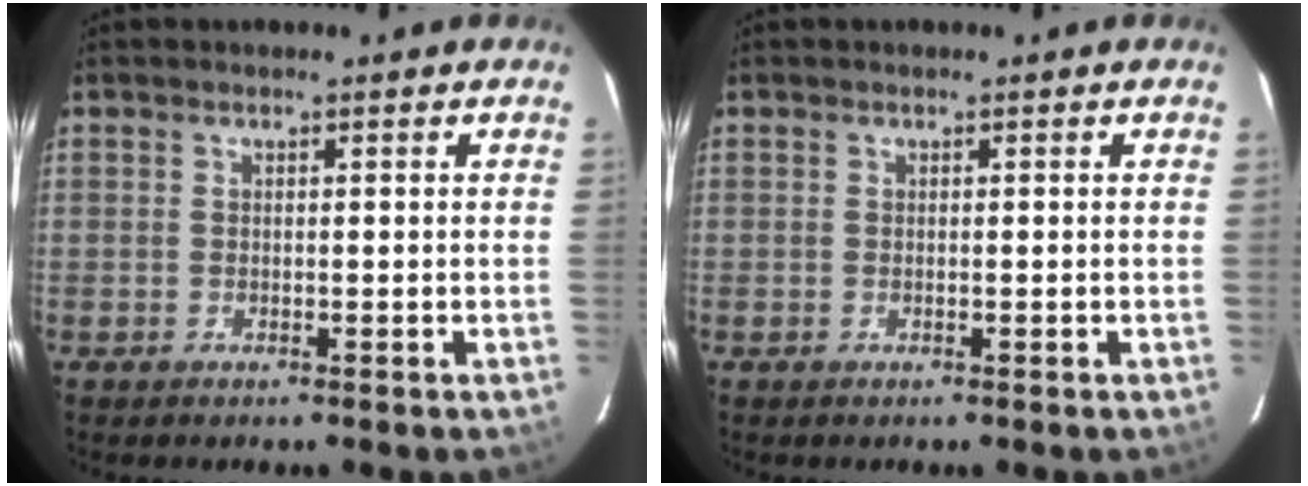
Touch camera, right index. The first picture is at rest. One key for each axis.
{"total": 0.0}